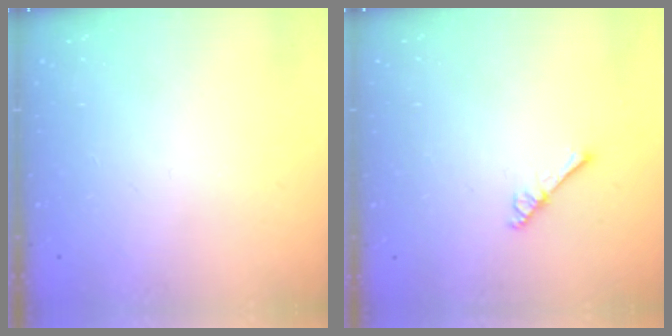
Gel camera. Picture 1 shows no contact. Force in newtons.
{"total": 2.6, "press": 2.6, "slide": 0.3}